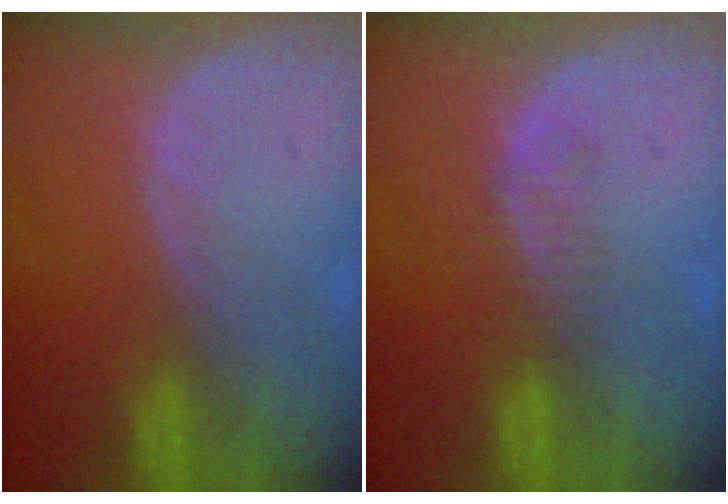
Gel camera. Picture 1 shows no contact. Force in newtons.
{"total": 2.2, "press": 2.0, "slide": 0.9}